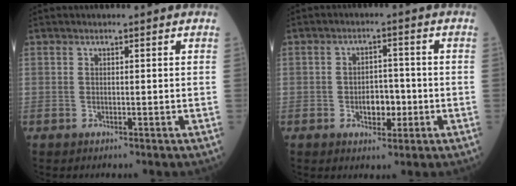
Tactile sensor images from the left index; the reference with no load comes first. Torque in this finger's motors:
{"motor_torque": [0.16, 0.11, 0.08, 0.02]}